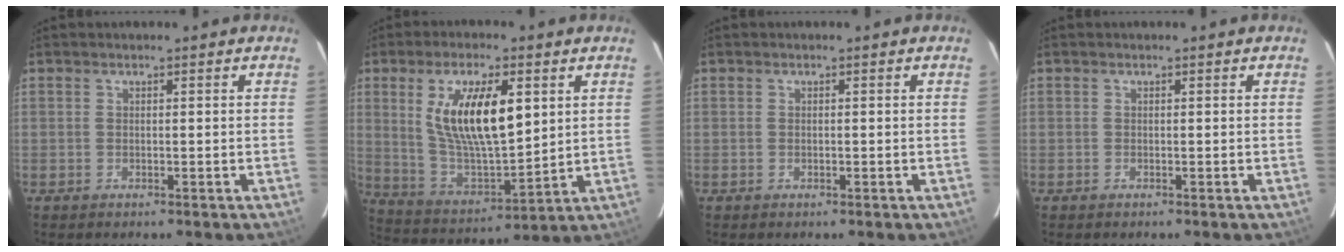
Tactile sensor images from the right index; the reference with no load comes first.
{"total": 16.5, "force": [4.9, 6.2, 14.5], "torque": [-0.270, -0.003, 0.100]}
{"total": 0.0}
{"total": 0.0}